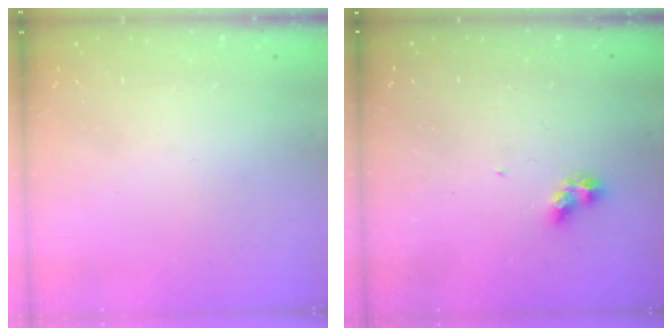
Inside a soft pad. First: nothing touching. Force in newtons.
{"total": 4.7, "press": 4.7, "slide": 0.3}